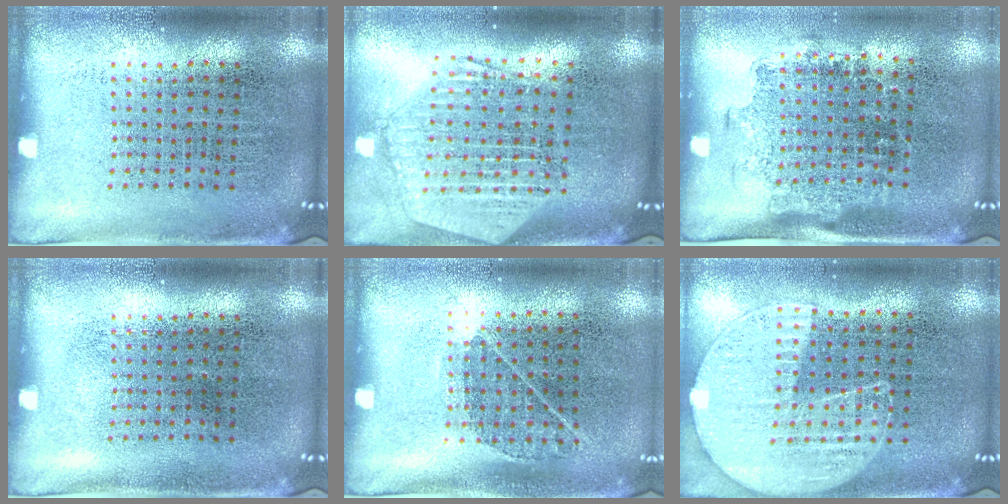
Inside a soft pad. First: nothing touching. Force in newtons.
{"total": 2.4, "press": 2.1, "slide": 1.2}
{"total": 1.3, "press": 1.1, "slide": 0.7}
{"total": 0.0}
{"total": 0.8, "press": 0.6, "slide": 0.5}
{"total": 1.1, "press": 1.1, "slide": 0.4}